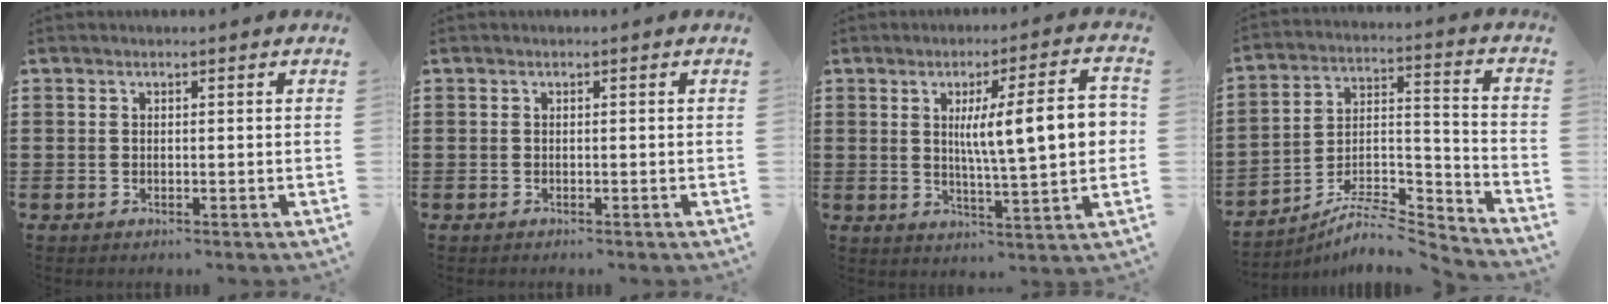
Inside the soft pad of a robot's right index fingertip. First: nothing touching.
{"total": 0.0}
{"total": 11.4, "force": [1.8, 2.1, 11.0], "torque": [-0.178, 0.000, 0.021]}
{"total": 7.1, "force": [-6.4, 1.3, 2.6], "torque": [-0.041, 0.007, -0.128]}